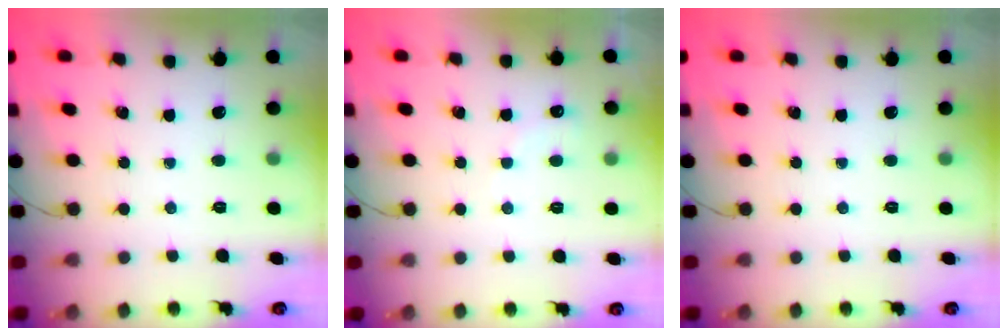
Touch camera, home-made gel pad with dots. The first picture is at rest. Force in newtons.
{"total": 5.6, "press": 5.4, "slide": 1.4}
{"total": 0.0}